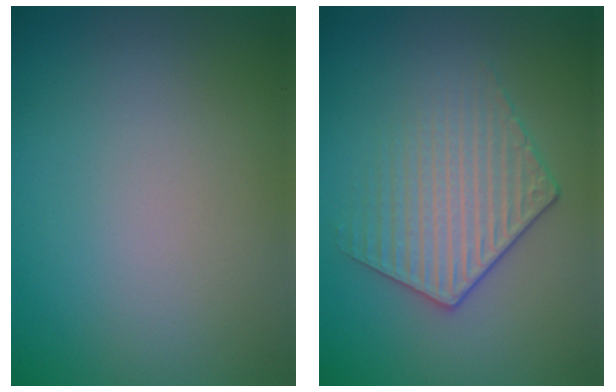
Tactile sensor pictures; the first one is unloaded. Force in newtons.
{"total": 3.6, "press": 3.2, "slide": 1.6}